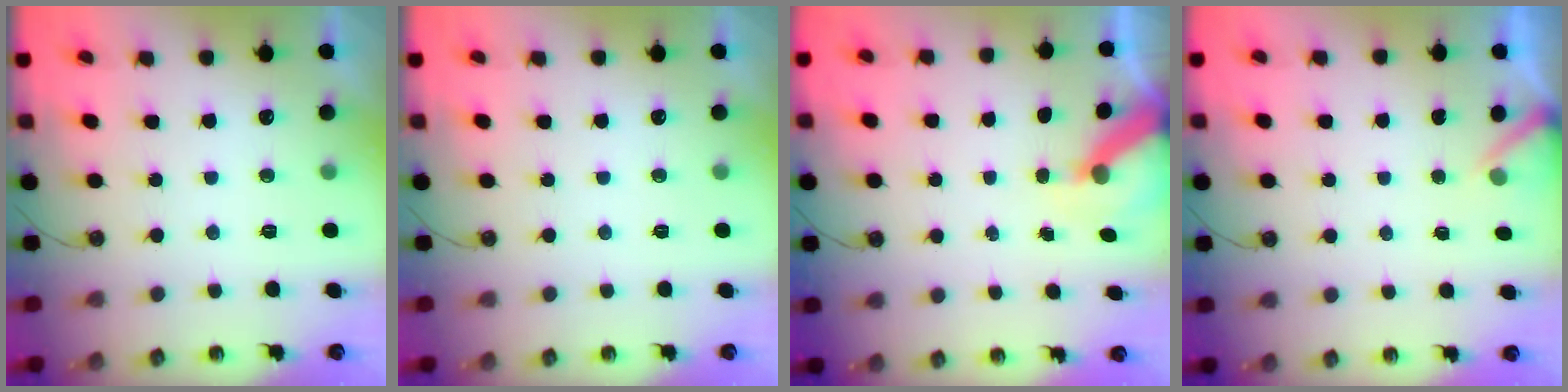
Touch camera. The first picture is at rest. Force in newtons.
{"total": 0.0}
{"total": 6.3, "press": 6.3, "slide": 0.5}
{"total": 2.4, "press": 2.4, "slide": 0.3}